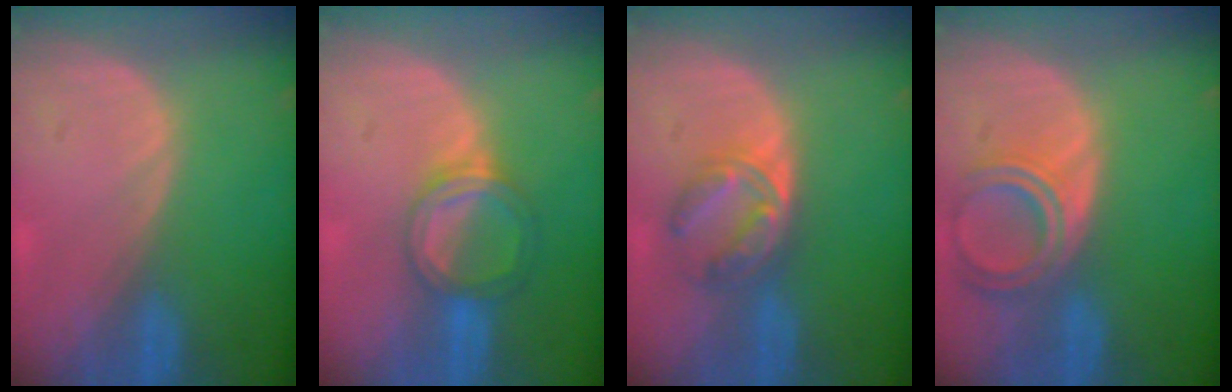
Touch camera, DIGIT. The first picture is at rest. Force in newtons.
{"total": 5.4, "press": 5.1, "slide": 1.7}
{"total": 5.8, "press": 5.5, "slide": 1.8}
{"total": 6.5, "press": 5.9, "slide": 2.8}